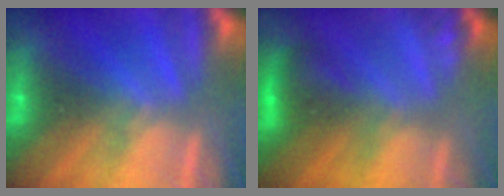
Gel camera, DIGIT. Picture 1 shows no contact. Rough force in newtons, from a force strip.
{"total": 2.9}